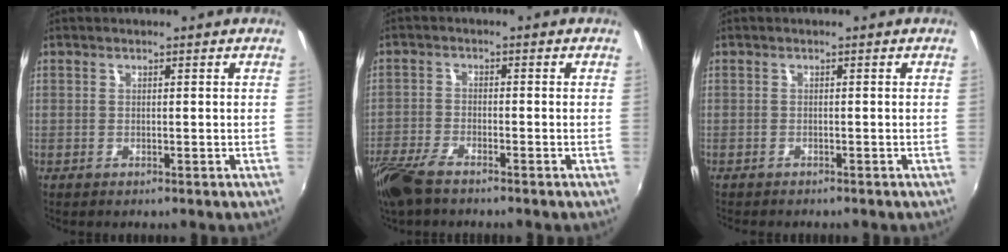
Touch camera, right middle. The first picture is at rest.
{"total": 7.5, "force": [-5.7, 2.2, 4.3], "torque": [-0.116, -0.023, -0.117]}
{"total": 1.6, "force": [-1.5, 0.3, 0.5], "torque": [-0.014, -0.009, -0.021]}